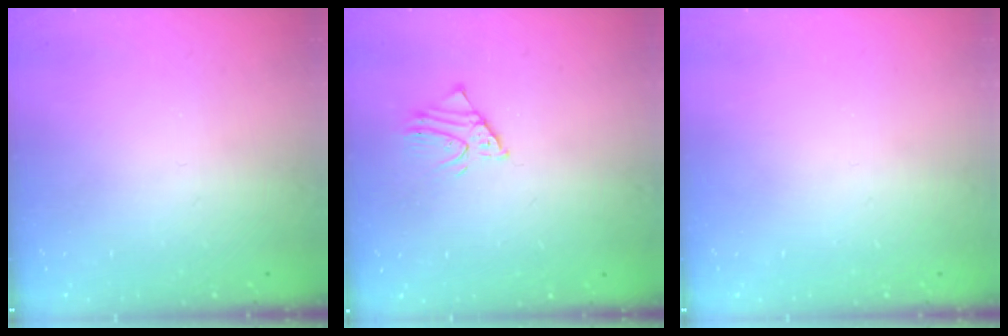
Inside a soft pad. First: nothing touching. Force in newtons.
{"total": 2.0, "press": 2.0, "slide": 0.1}
{"total": 0.0}